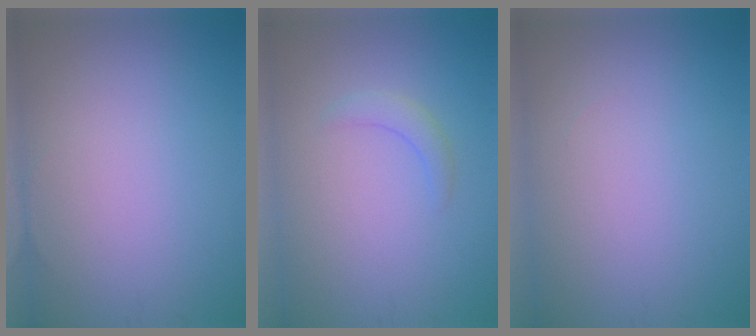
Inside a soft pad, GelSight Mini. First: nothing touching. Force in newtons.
{"total": 1.5, "press": 1.5, "slide": 0.2}
{"total": 0.0}